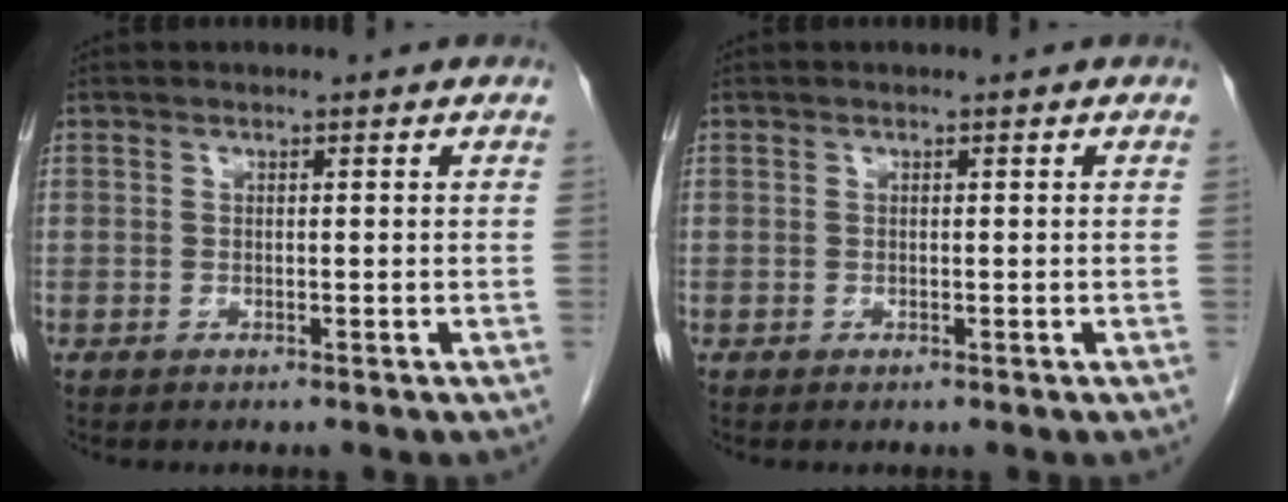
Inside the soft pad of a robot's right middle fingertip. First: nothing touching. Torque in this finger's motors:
{"motor_torque": [0.09, -0.09, -0.03, 0.01]}